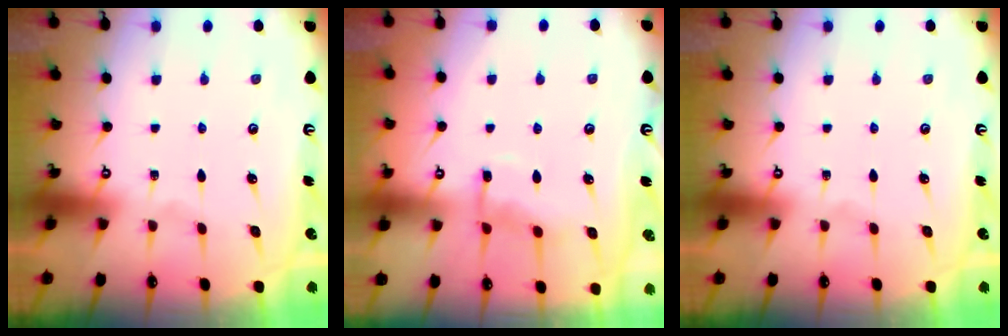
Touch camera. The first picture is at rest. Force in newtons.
{"total": 8.1, "press": 8.0, "slide": 0.7}
{"total": 0.0}